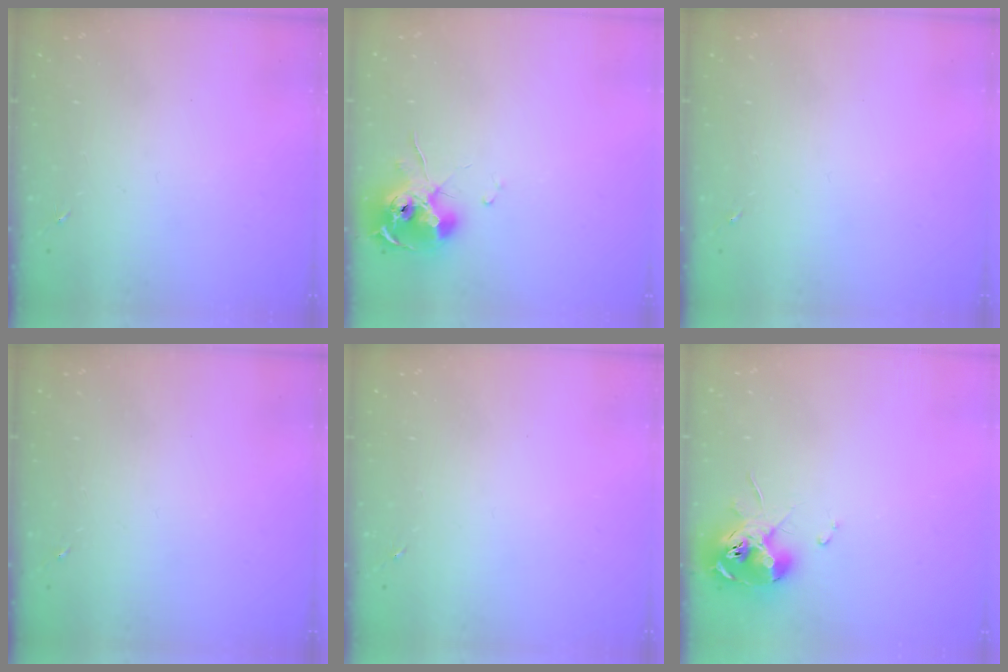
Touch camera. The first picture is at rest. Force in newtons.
{"total": 12.9, "press": 12.9, "slide": 1.4}
{"total": 0.0}
{"total": 0.0}
{"total": 0.0}
{"total": 10.7, "press": 10.6, "slide": 0.9}